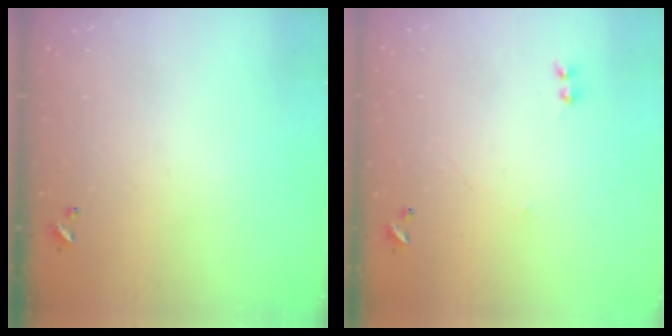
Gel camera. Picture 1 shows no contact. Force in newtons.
{"total": 1.2, "press": 1.2, "slide": 0.3}